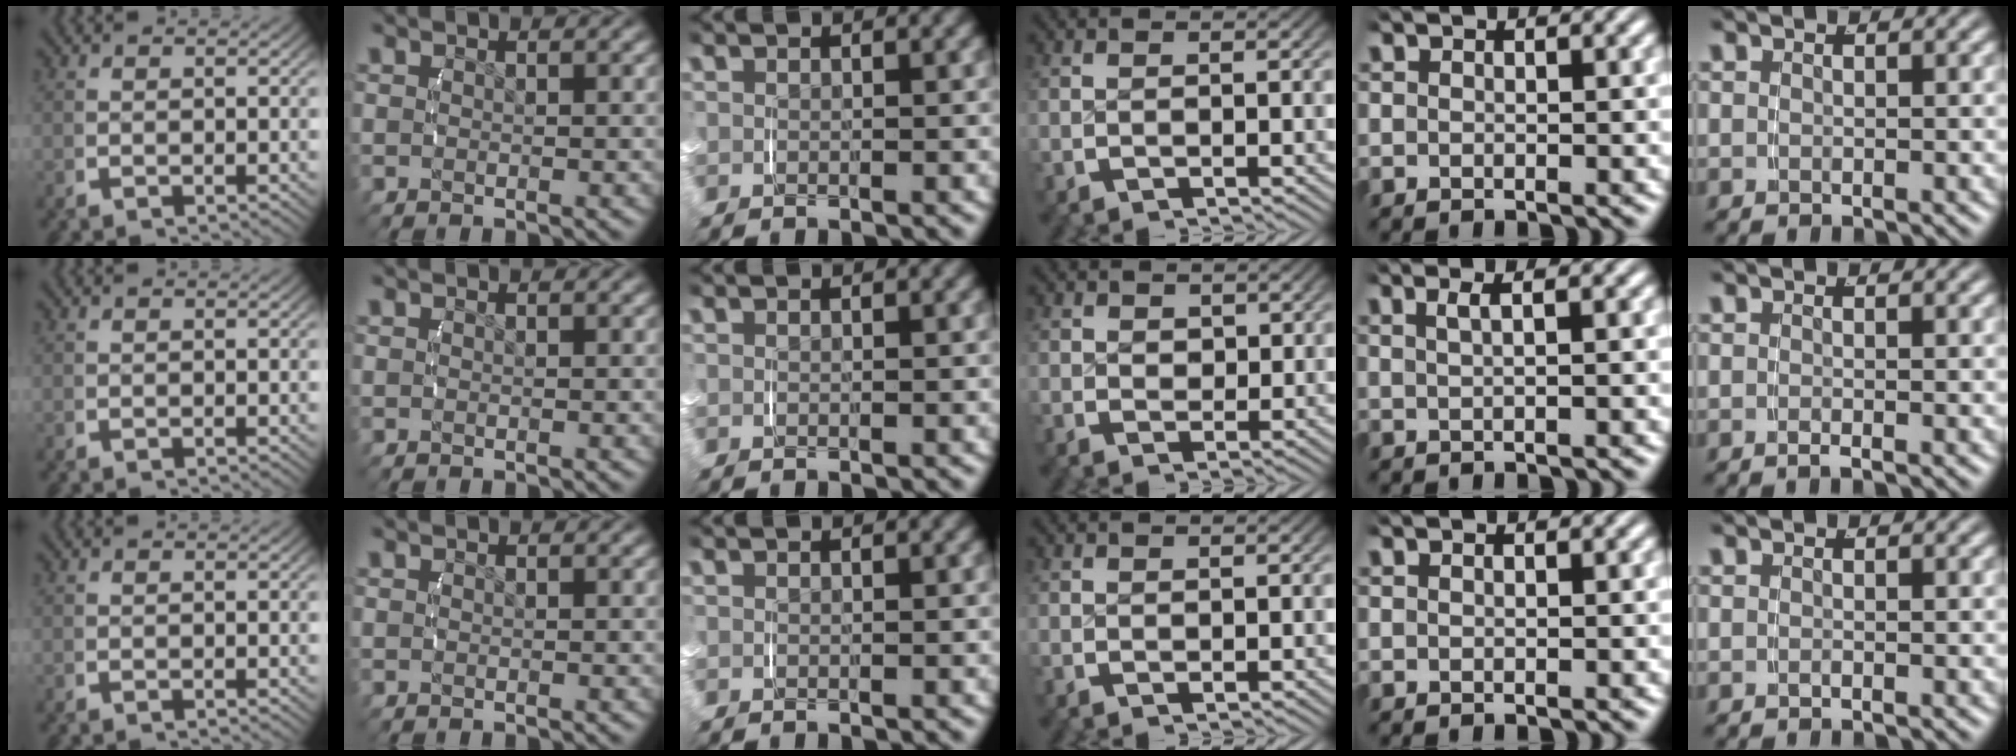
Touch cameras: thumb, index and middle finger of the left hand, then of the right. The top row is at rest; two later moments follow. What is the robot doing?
{"motion": "lift_and_place", "object": "small bumper sticker"}